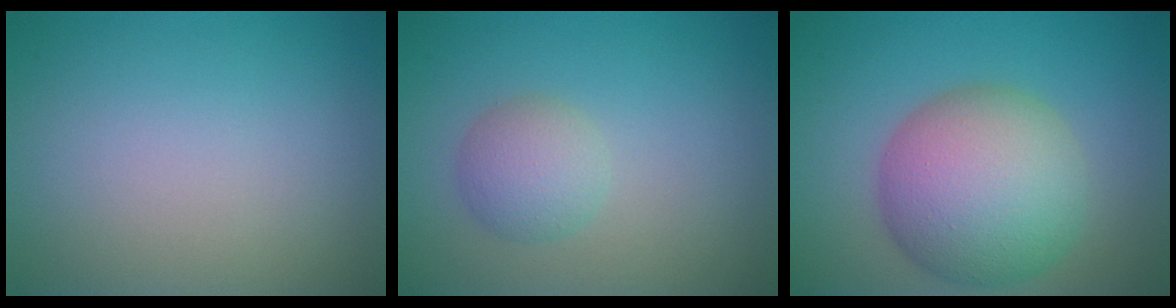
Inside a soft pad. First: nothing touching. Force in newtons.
{"total": 2.7, "press": 2.7, "slide": 0.0}
{"total": 9.4, "press": 9.3, "slide": 0.4}